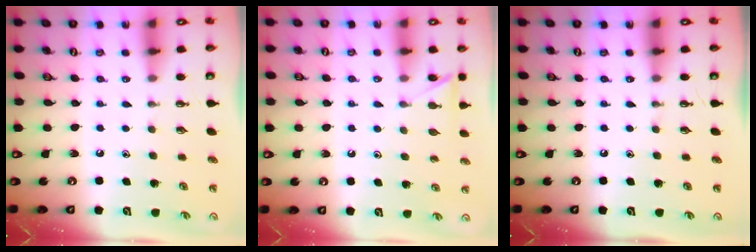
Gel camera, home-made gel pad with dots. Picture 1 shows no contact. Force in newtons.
{"total": 6.8, "press": 6.8, "slide": 0.5}
{"total": 0.0}